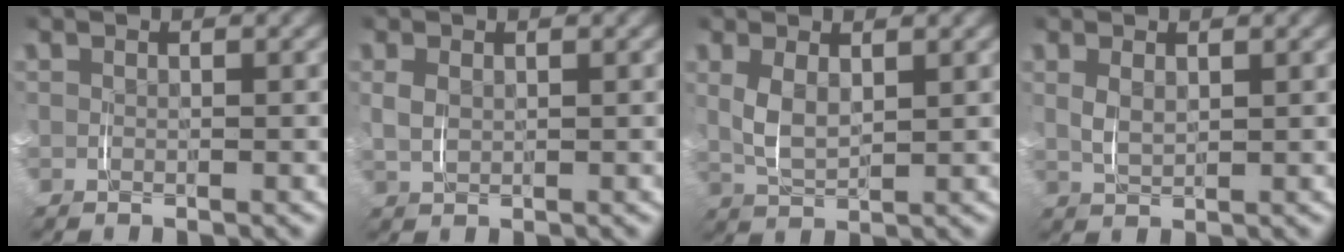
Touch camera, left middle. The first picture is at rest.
{"total": 1.2, "force": [0.3, 0.7, 0.9], "torque": [-0.021, -0.003, 0.012]}
{"total": 2.4, "force": [0.7, 0.9, 2.1], "torque": [-0.050, -0.008, 0.020]}
{"total": 1.2, "force": [0.5, 0.2, 1.0], "torque": [-0.024, -0.007, 0.019]}